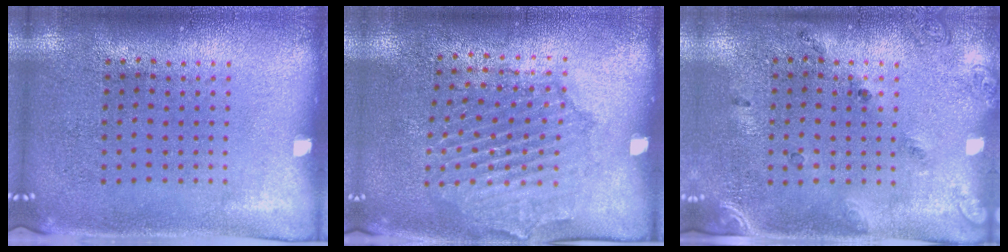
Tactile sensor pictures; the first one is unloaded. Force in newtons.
{"total": 1.6, "press": 1.6, "slide": 0.4}
{"total": 1.5, "press": 1.0, "slide": 1.1}